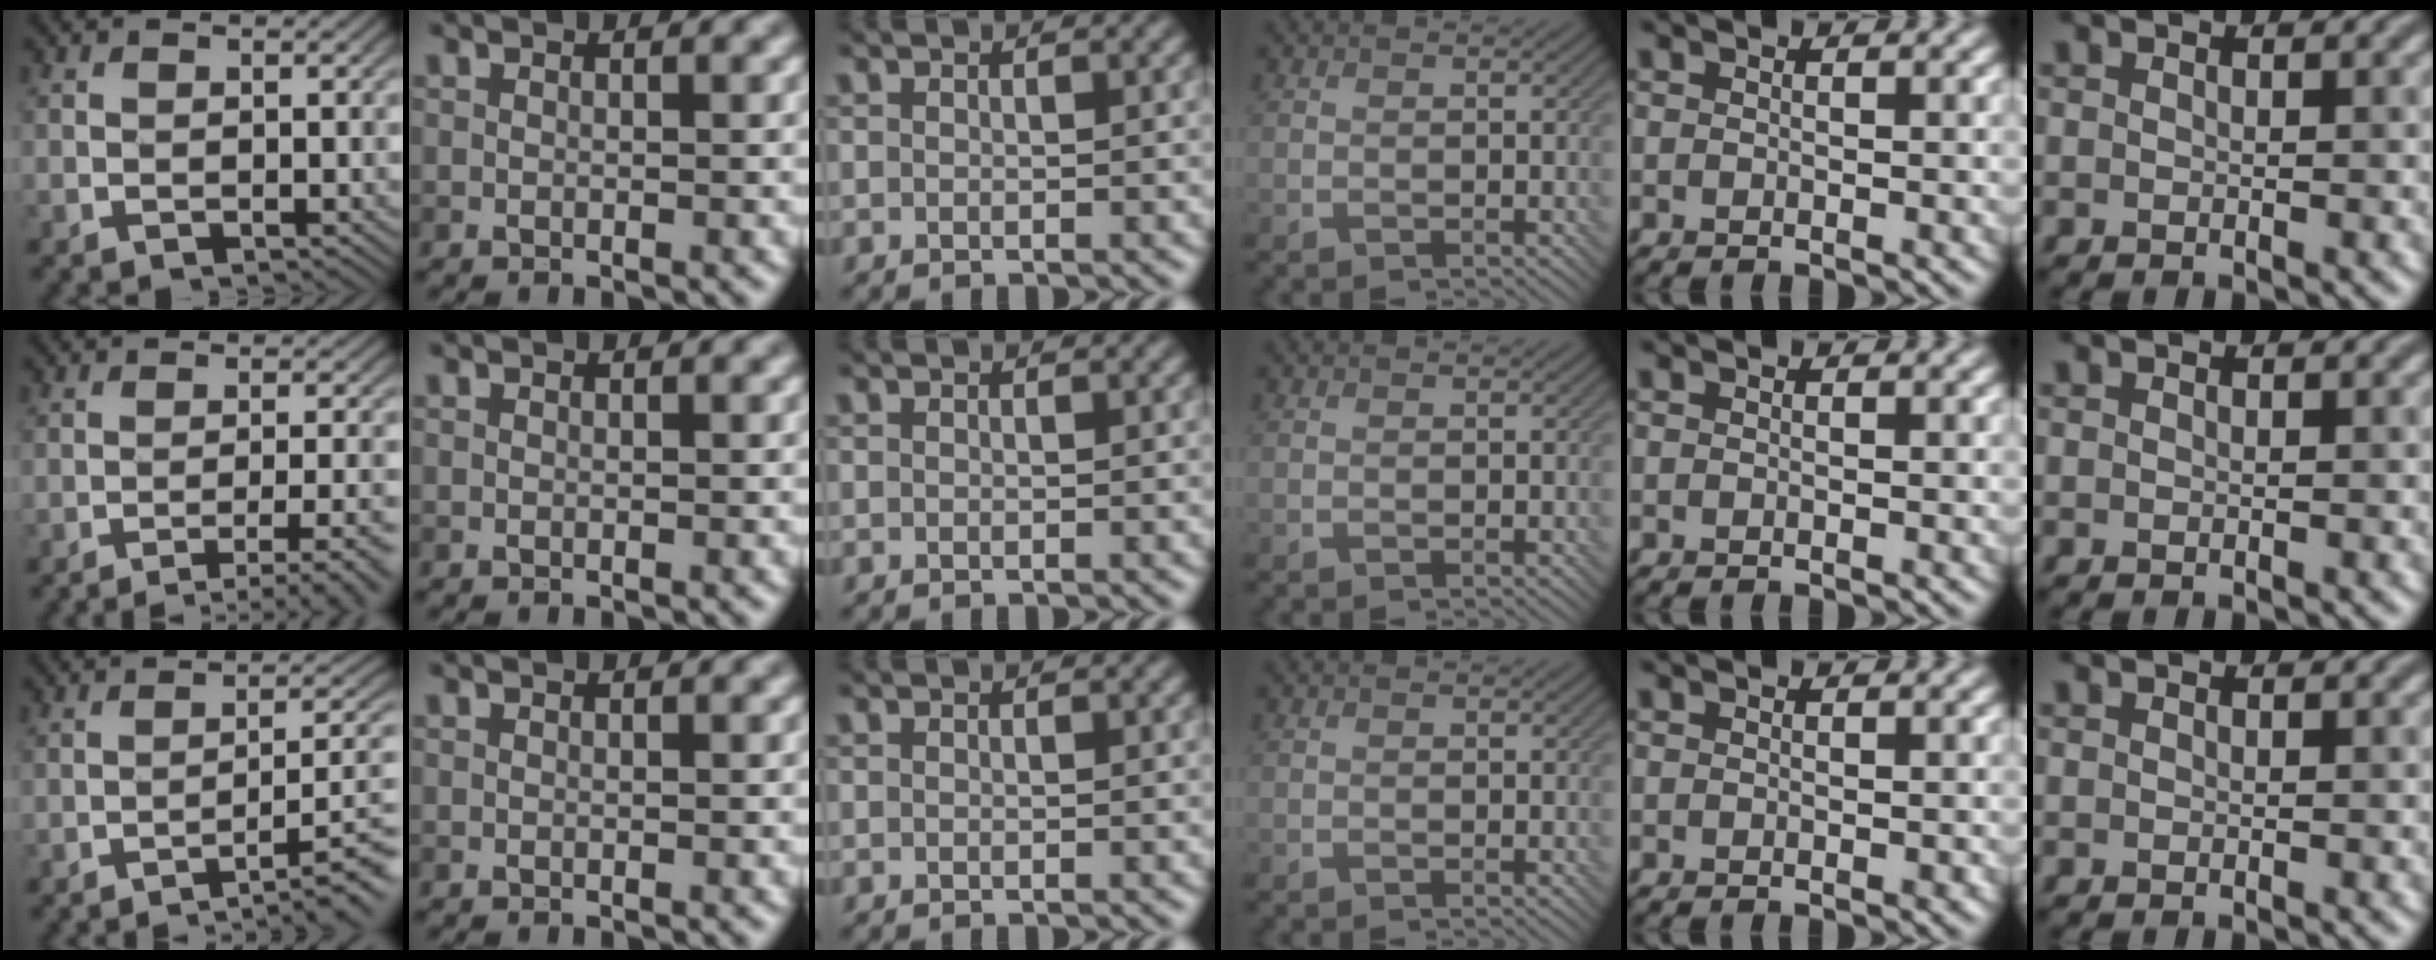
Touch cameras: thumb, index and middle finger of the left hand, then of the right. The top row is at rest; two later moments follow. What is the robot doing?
{"motion": "screw", "object": "bottle cap"}